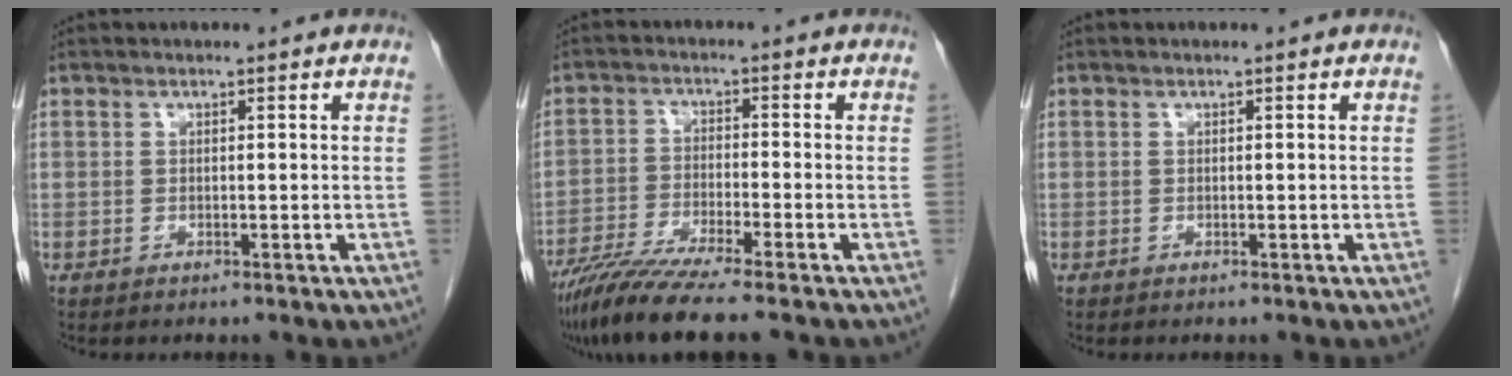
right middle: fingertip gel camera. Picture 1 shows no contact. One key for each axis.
{"total": 9.3, "fx": -7.6, "fy": -0.6, "fz": 5.4, "tx": -0.096, "ty": -0.032, "tz": -0.132}
{"total": 0.0}